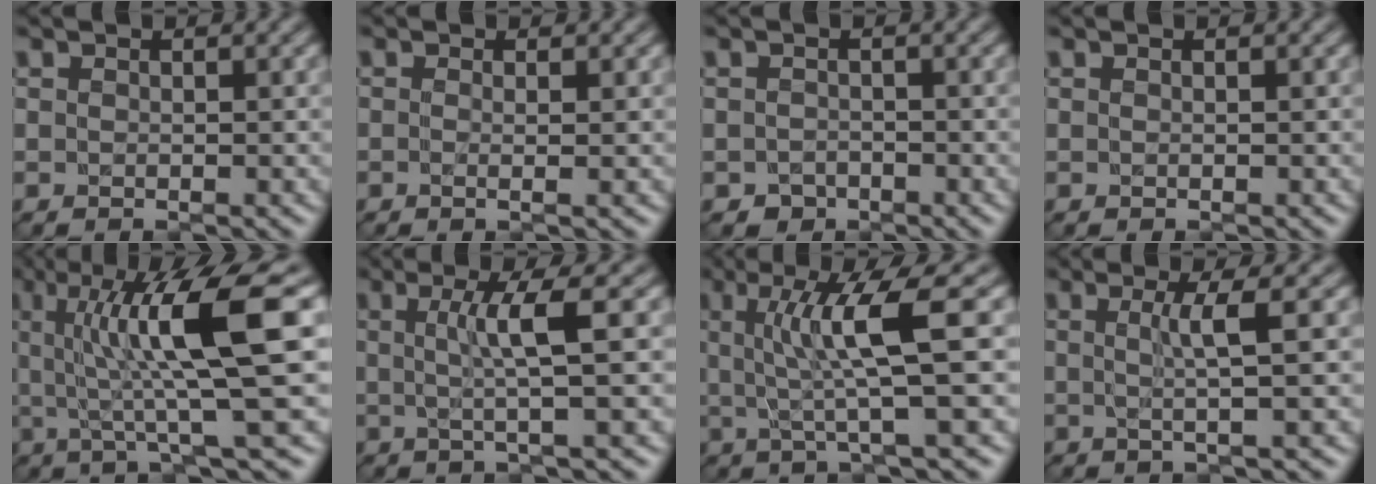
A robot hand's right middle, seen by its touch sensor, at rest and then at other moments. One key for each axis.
{"total": 0.6, "fx": -0.1, "fy": 0.0, "fz": 0.6, "tx": -0.013, "ty": -0.003, "tz": -0.005}
{"total": 1.0, "fx": -0.6, "fy": 0.8, "fz": -0.3, "tx": 0.005, "ty": -0.003, "tz": -0.013}
{"total": 0.0}
{"total": 11.1, "fx": 2.1, "fy": 2.0, "fz": 10.7, "tx": -0.149, "ty": 0.004, "tz": 0.035}
{"total": 4.4, "fx": 0.5, "fy": 0.5, "fz": 4.4, "tx": -0.078, "ty": 0.003, "tz": 0.008}
{"total": 7.3, "fx": 1.0, "fy": 1.1, "fz": 7.1, "tx": -0.112, "ty": 0.004, "tz": 0.015}
{"total": 3.1, "fx": 0.3, "fy": 0.3, "fz": 3.1, "tx": -0.057, "ty": 0.001, "tz": 0.002}